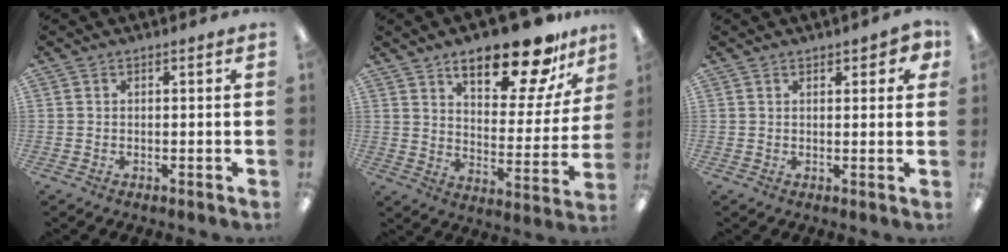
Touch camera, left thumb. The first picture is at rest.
{"total": 20.6, "force": [14.7, 7.4, 12.4], "torque": [-0.174, -0.087, 0.238]}
{"total": 3.2, "force": [1.9, 1.3, 2.2], "torque": [-0.020, -0.006, 0.029]}